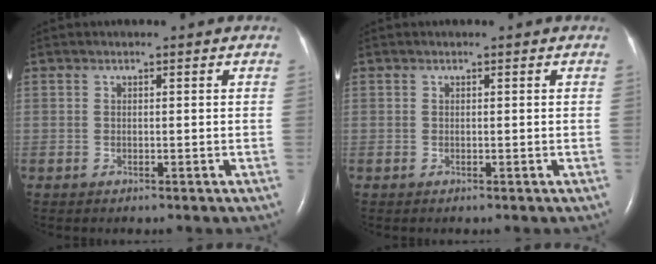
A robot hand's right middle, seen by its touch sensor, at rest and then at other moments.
{"total": 0.0}